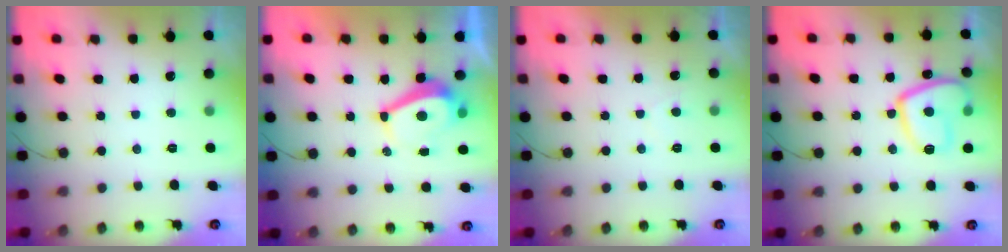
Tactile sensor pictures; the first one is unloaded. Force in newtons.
{"total": 5.0, "press": 5.0, "slide": 0.6}
{"total": 0.7, "press": 0.3, "slide": 0.6}
{"total": 13.9, "press": 13.8, "slide": 1.4}